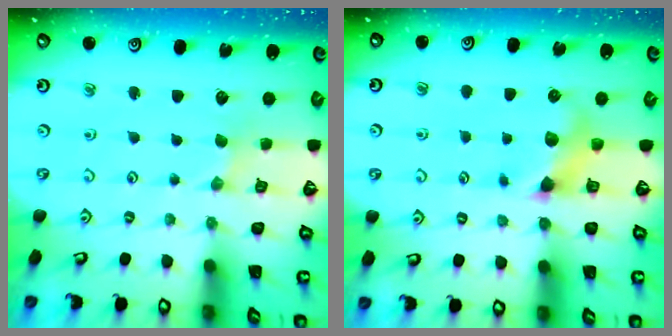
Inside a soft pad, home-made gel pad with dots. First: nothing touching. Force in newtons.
{"total": 7.0, "press": 6.9, "slide": 0.7}